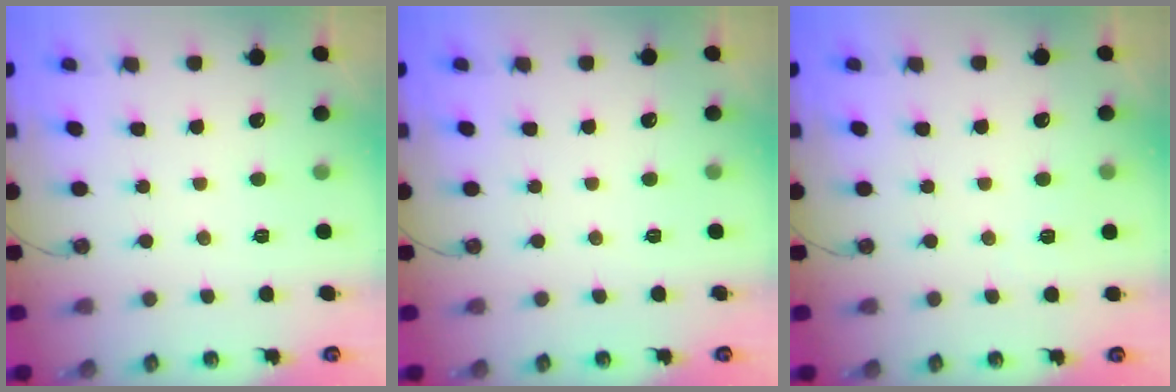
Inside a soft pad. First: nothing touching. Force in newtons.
{"total": 0.0}
{"total": 1.7, "press": 1.7, "slide": 0.4}